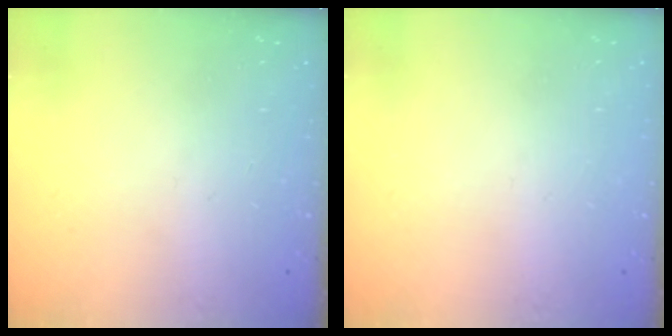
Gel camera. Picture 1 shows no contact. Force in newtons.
{"total": 0.0}